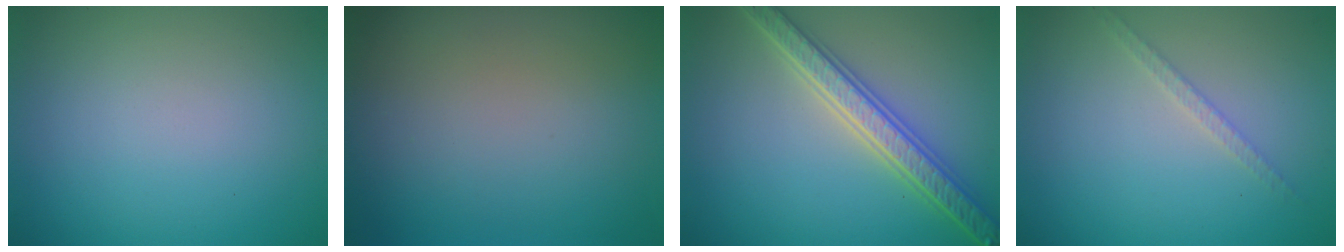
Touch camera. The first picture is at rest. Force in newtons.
{"total": 0.0}
{"total": 5.6, "press": 5.4, "slide": 1.1}
{"total": 1.3, "press": 1.3, "slide": 0.2}